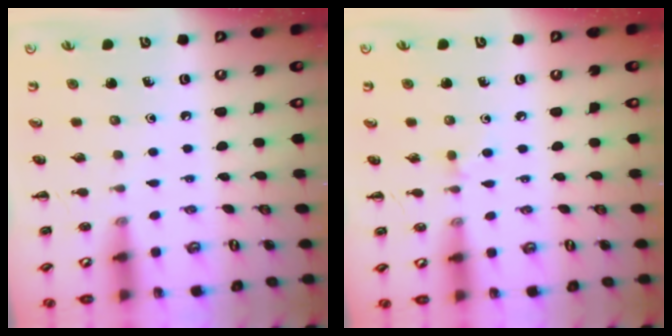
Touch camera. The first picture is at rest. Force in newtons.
{"total": 3.9, "press": 3.8, "slide": 1.1}